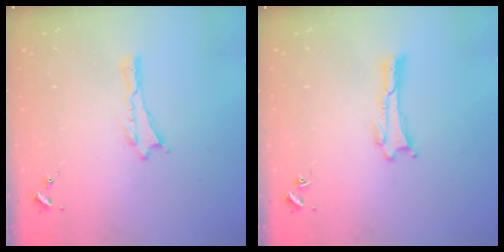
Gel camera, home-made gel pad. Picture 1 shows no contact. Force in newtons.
{"total": 0.0}